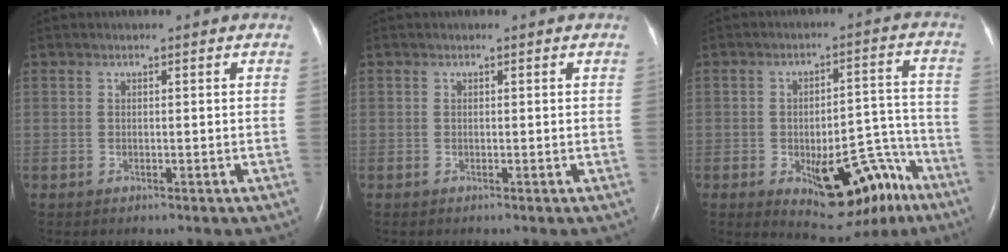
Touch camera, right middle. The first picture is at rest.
{"total": 0.0}
{"total": 13.7, "force": [-7.1, 5.6, 10.2], "torque": [-0.122, 0.023, -0.088]}